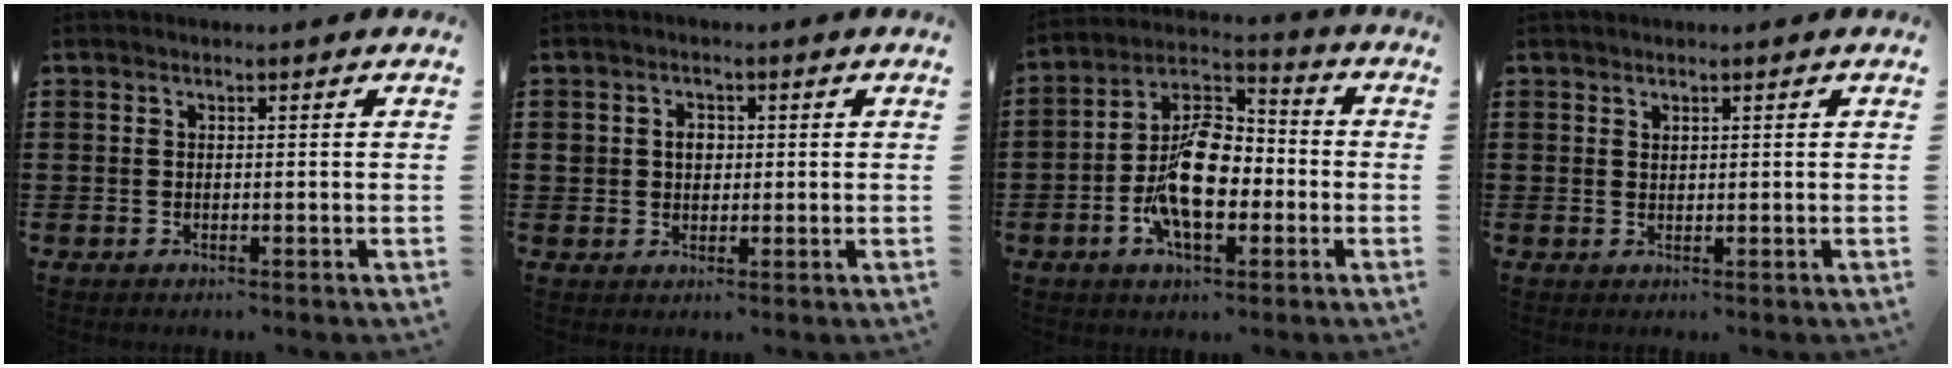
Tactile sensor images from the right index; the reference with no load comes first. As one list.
[{"total": 2.6, "force": [0.3, 2.1, 1.3], "torque": [-0.032, 0.012, 0.003]}, {"total": 11.7, "force": [-3.1, 6.4, 9.3], "torque": [-0.196, 0.001, -0.059]}, {"total": 0.9, "force": [0.8, 0.4, 0.1], "torque": [-0.003, 0.001, 0.016]}]